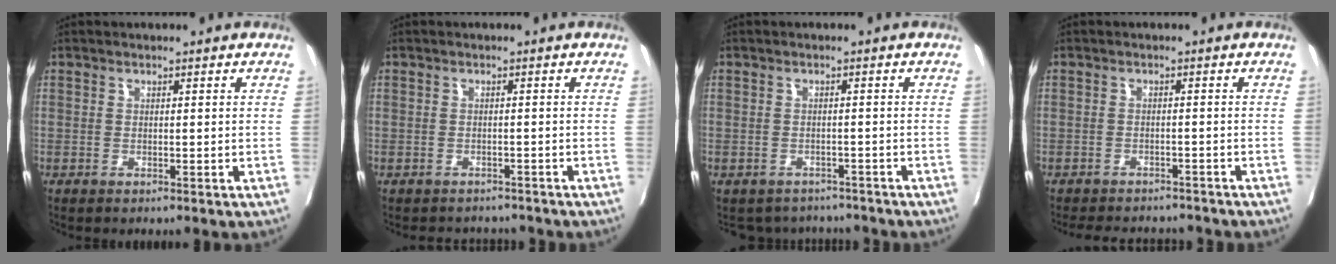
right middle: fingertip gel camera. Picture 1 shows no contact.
{"total": 4.1, "force": [-3.5, 2.0, 0.6], "torque": [-0.015, 0.004, -0.049]}
{"total": 6.2, "force": [-5.5, 2.8, 1.1], "torque": [-0.029, -0.003, -0.073]}
{"total": 9.9, "force": [-8.6, 3.4, 3.4], "torque": [-0.080, -0.004, -0.119]}